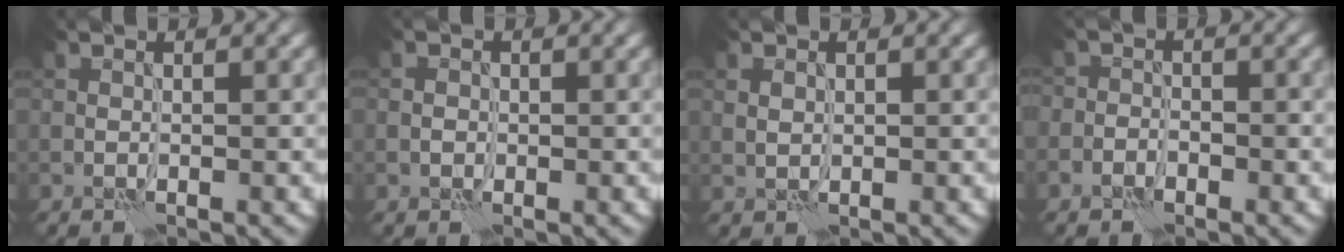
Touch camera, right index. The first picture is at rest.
{"total": 0.8, "force": [-0.2, 0.8, 0.1], "torque": [-0.003, -0.002, -0.006]}
{"total": 0.9, "force": [0.3, 0.7, 0.4], "torque": [-0.014, 0.000, 0.009]}
{"total": 1.7, "force": [-1.0, 1.3, 0.5], "torque": [0.009, 0.009, -0.025]}